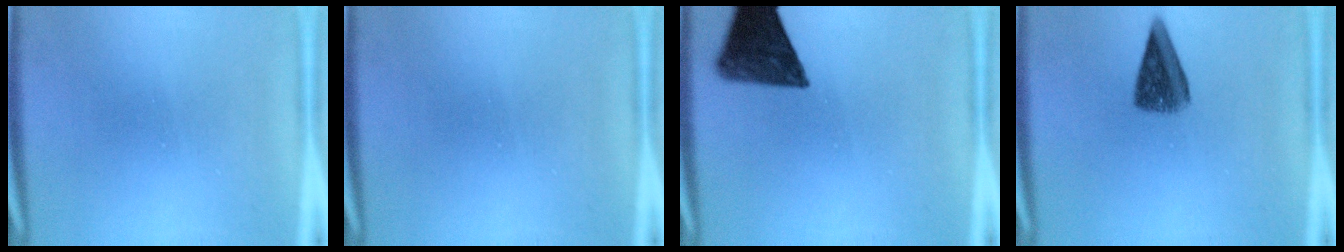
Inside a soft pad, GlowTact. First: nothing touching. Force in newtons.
{"total": 0.0}
{"total": 11.5}
{"total": 5.6}